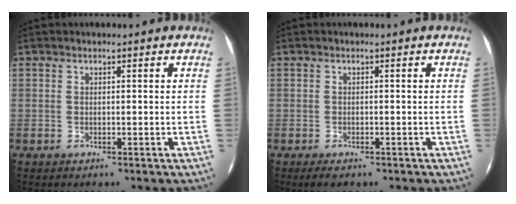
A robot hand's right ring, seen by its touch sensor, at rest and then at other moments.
{"total": 2.4, "force": [-1.7, 1.0, 1.3], "torque": [-0.026, -0.007, -0.026]}